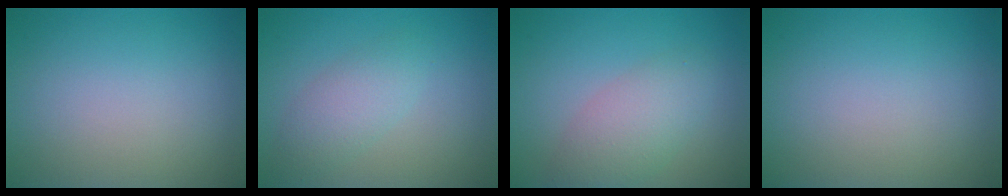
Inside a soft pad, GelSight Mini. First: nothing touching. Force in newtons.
{"total": 2.8, "press": 2.8, "slide": 0.2}
{"total": 3.9, "press": 3.9, "slide": 0.1}
{"total": 0.0}